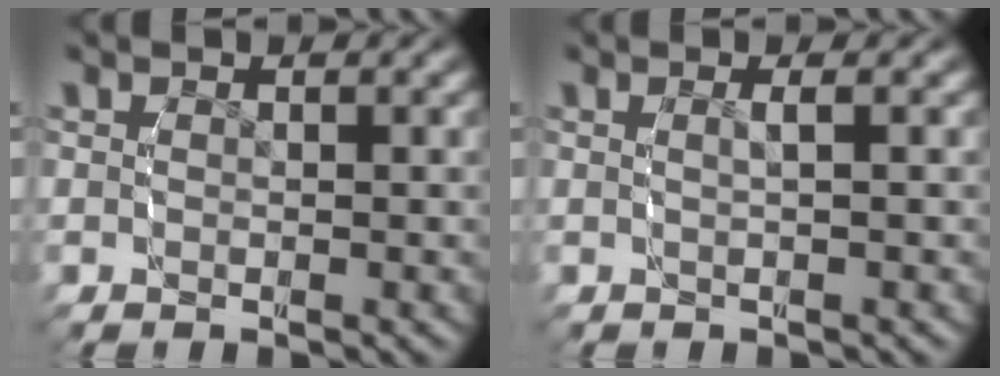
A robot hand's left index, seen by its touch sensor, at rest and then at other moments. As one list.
[{"total": 0.9, "force": [0.1, 0.0, 0.9], "torque": [-0.020, 0.000, 0.000]}]